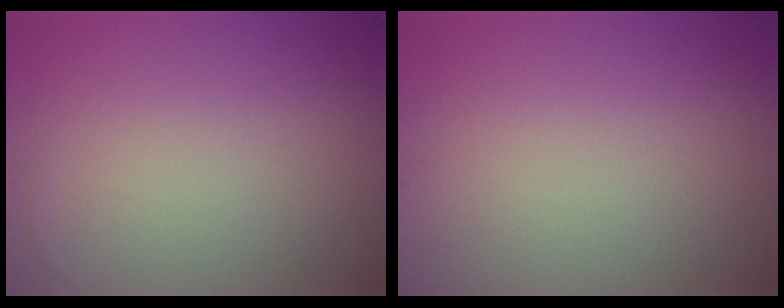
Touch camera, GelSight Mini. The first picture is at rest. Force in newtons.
{"total": 0.0}